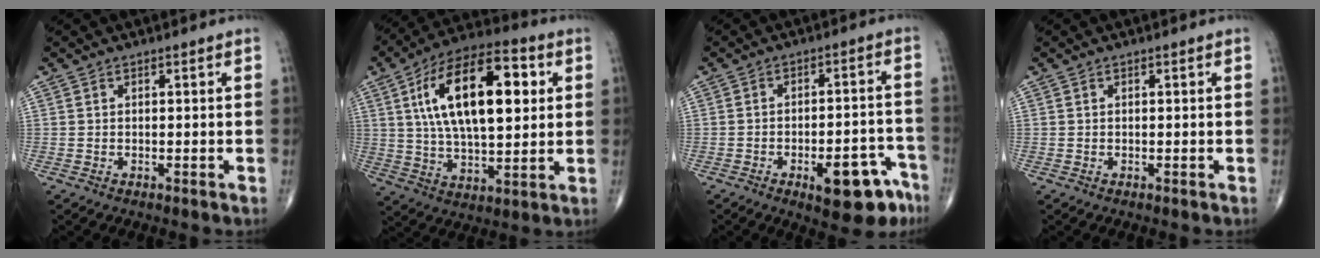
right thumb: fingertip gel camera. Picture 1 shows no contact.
{"total": 22.0, "force": [5.4, 9.9, 18.9], "torque": [-0.303, 0.005, 0.083]}
{"total": 12.0, "force": [-6.7, 4.6, 8.9], "torque": [-0.093, 0.045, -0.082]}
{"total": 0.0}